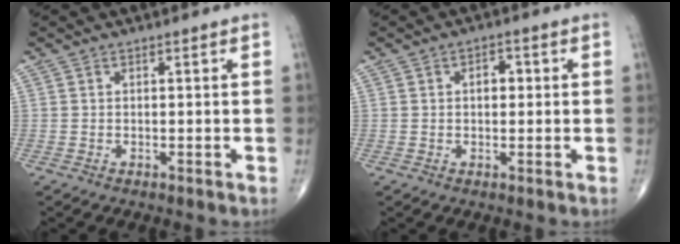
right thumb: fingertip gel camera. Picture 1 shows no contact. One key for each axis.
{"total": 2.9, "fx": 0.4, "fy": 1.9, "fz": 2.1, "tx": -0.021, "ty": 0.010, "tz": 0.003}